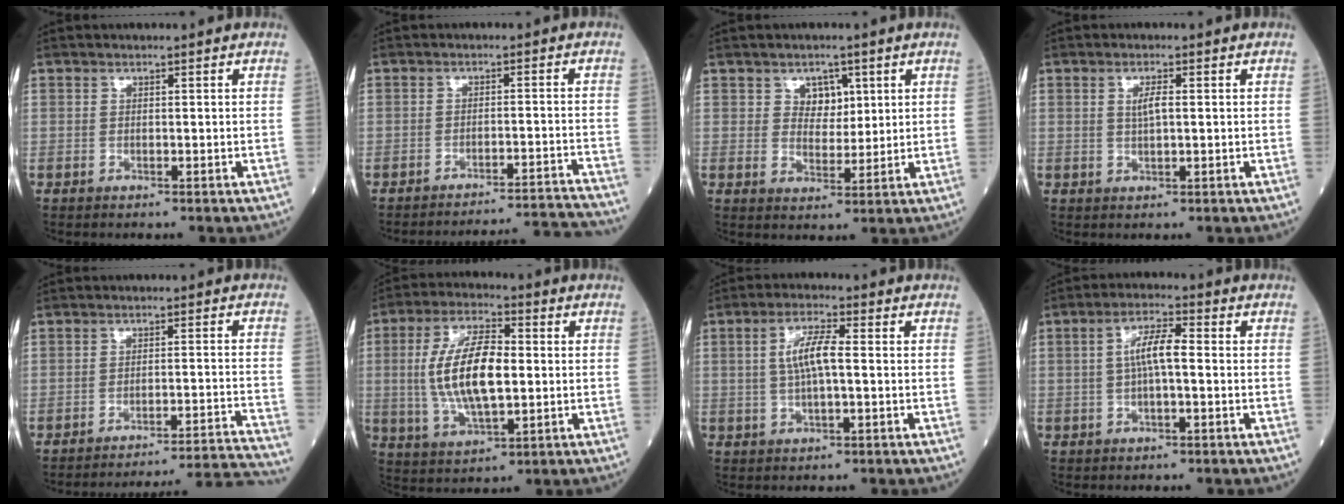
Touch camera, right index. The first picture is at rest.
{"total": 13.5, "force": [-13.2, -2.7, 0.8], "torque": [0.013, -0.007, -0.170]}
{"total": 3.9, "force": [1.8, 2.9, 1.9], "torque": [-0.022, 0.003, 0.030]}
{"total": 2.2, "force": [0.4, 0.5, 2.1], "torque": [-0.041, 0.000, 0.008]}
{"total": 19.0, "force": [-18.4, -3.6, 3.0], "torque": [-0.005, -0.022, -0.238]}
{"total": 12.8, "force": [0.3, 4.4, 12.0], "torque": [-0.245, 0.007, 0.008]}
{"total": 5.6, "force": [0.3, 1.1, 5.5], "torque": [-0.112, 0.012, 0.005]}
{"total": 5.3, "force": [0.0, 1.2, 5.2], "torque": [-0.100, 0.017, -0.003]}